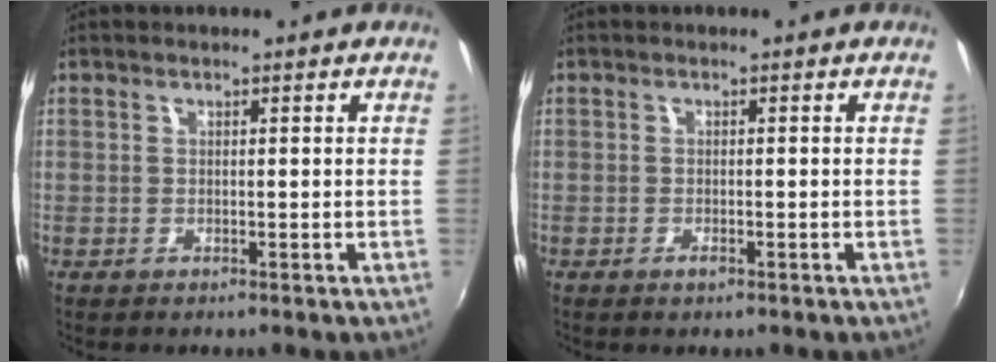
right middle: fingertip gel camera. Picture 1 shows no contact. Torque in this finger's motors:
{"motor_torque": [0.96, -1.18, 0.18, 0.04]}